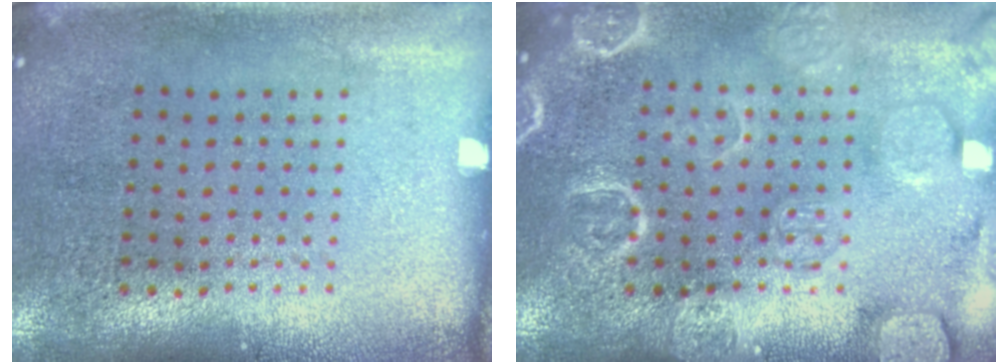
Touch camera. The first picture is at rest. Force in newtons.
{"total": 5.0, "press": 5.0, "slide": 0.8}